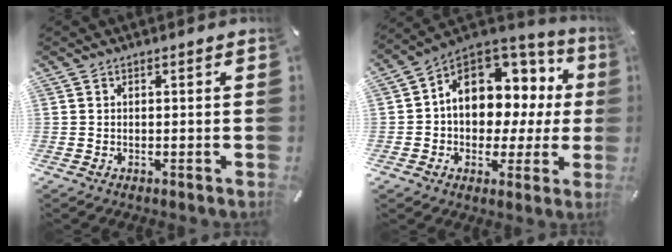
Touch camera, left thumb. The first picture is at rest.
{"total": 11.5, "force": [3.1, 9.3, 6.0], "torque": [-0.087, -0.035, 0.060]}